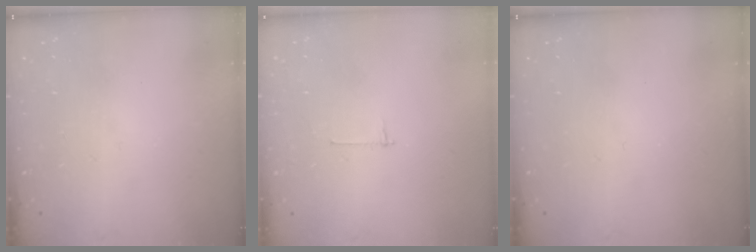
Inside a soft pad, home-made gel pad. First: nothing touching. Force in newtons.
{"total": 2.7, "press": 2.7, "slide": 0.3}
{"total": 0.0}